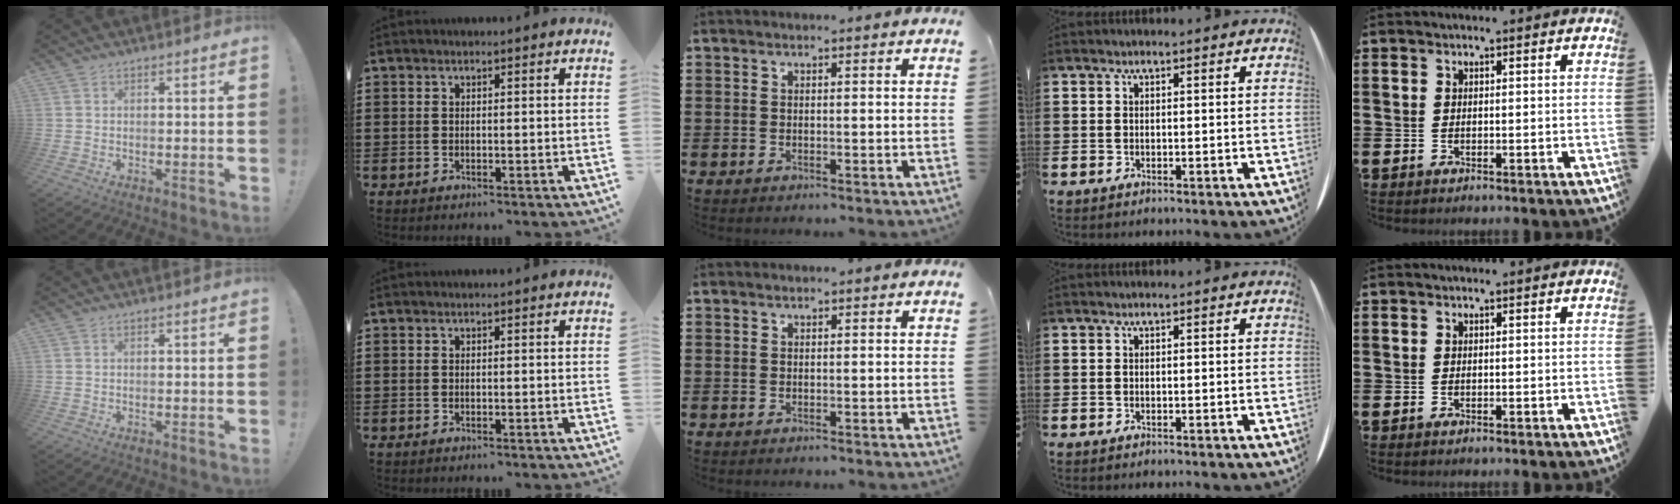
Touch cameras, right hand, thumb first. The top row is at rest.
{}